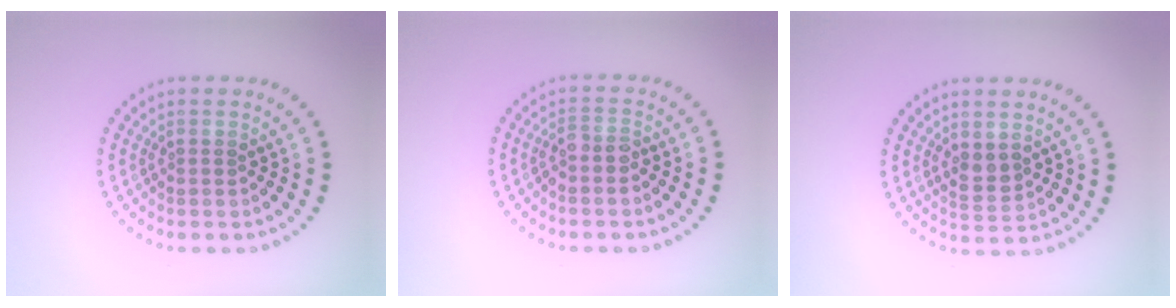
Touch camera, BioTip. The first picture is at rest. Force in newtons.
{"total": 1.8, "press": 1.5, "slide": 1.0}
{"total": 1.6, "press": 1.5, "slide": 0.7}